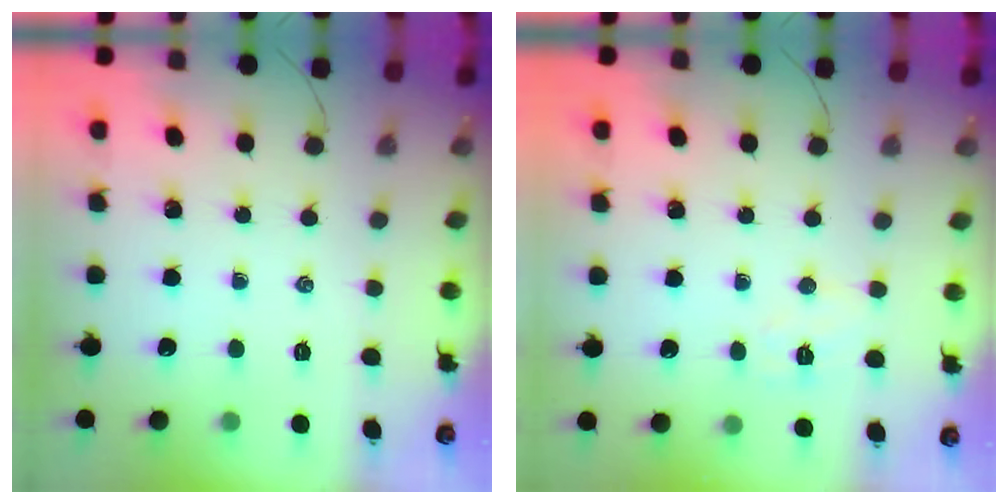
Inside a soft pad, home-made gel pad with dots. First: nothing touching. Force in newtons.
{"total": 5.4, "press": 5.3, "slide": 1.0}